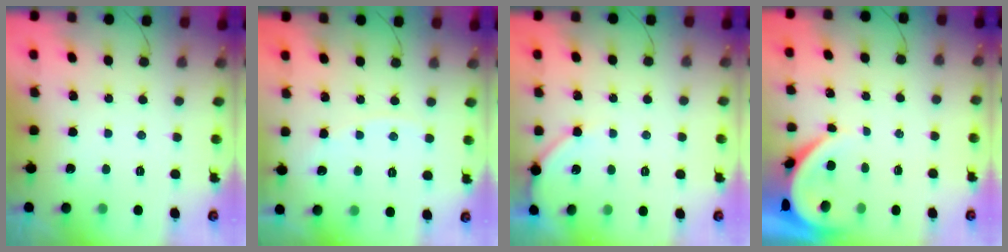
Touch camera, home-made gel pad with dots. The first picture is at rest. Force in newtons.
{"total": 4.2, "press": 4.1, "slide": 0.6}
{"total": 4.9, "press": 4.9, "slide": 0.6}
{"total": 3.6, "press": 3.6, "slide": 0.4}